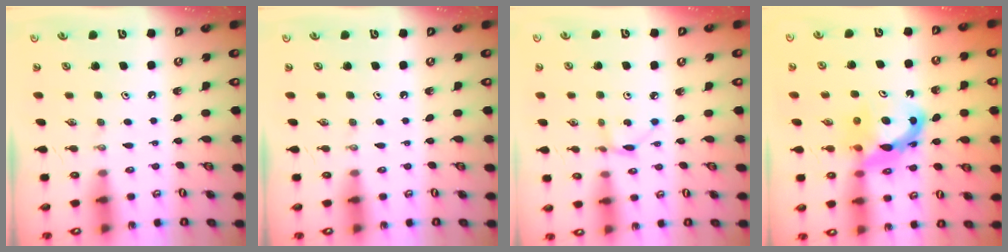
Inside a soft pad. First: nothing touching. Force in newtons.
{"total": 0.0}
{"total": 3.6, "press": 3.6, "slide": 0.4}
{"total": 9.4, "press": 9.4, "slide": 0.5}